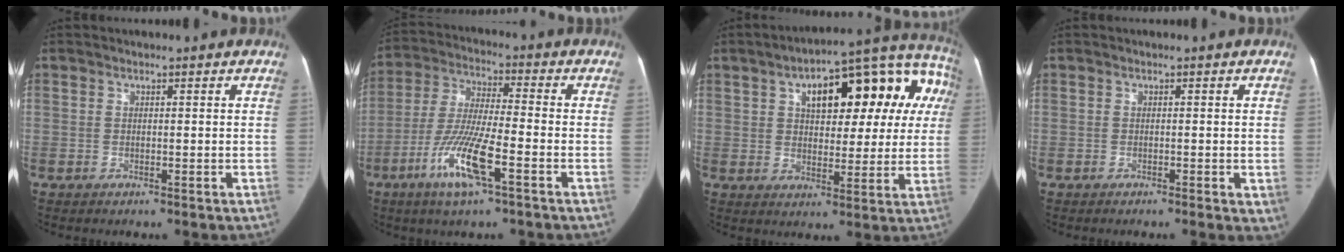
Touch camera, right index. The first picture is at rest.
{"total": 11.5, "force": [-5.3, 1.0, 10.1], "torque": [-0.206, -0.018, -0.104]}
{"total": 18.9, "force": [5.9, 8.0, 16.0], "torque": [-0.203, 0.059, 0.075]}
{"total": 3.0, "force": [-1.2, 0.7, 2.6], "torque": [-0.026, -0.008, -0.016]}